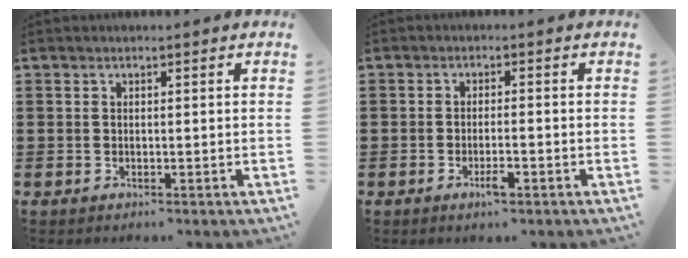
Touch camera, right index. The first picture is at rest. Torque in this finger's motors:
{"motor_torque": [-0.21, 0.42, 0.02, 0.00]}